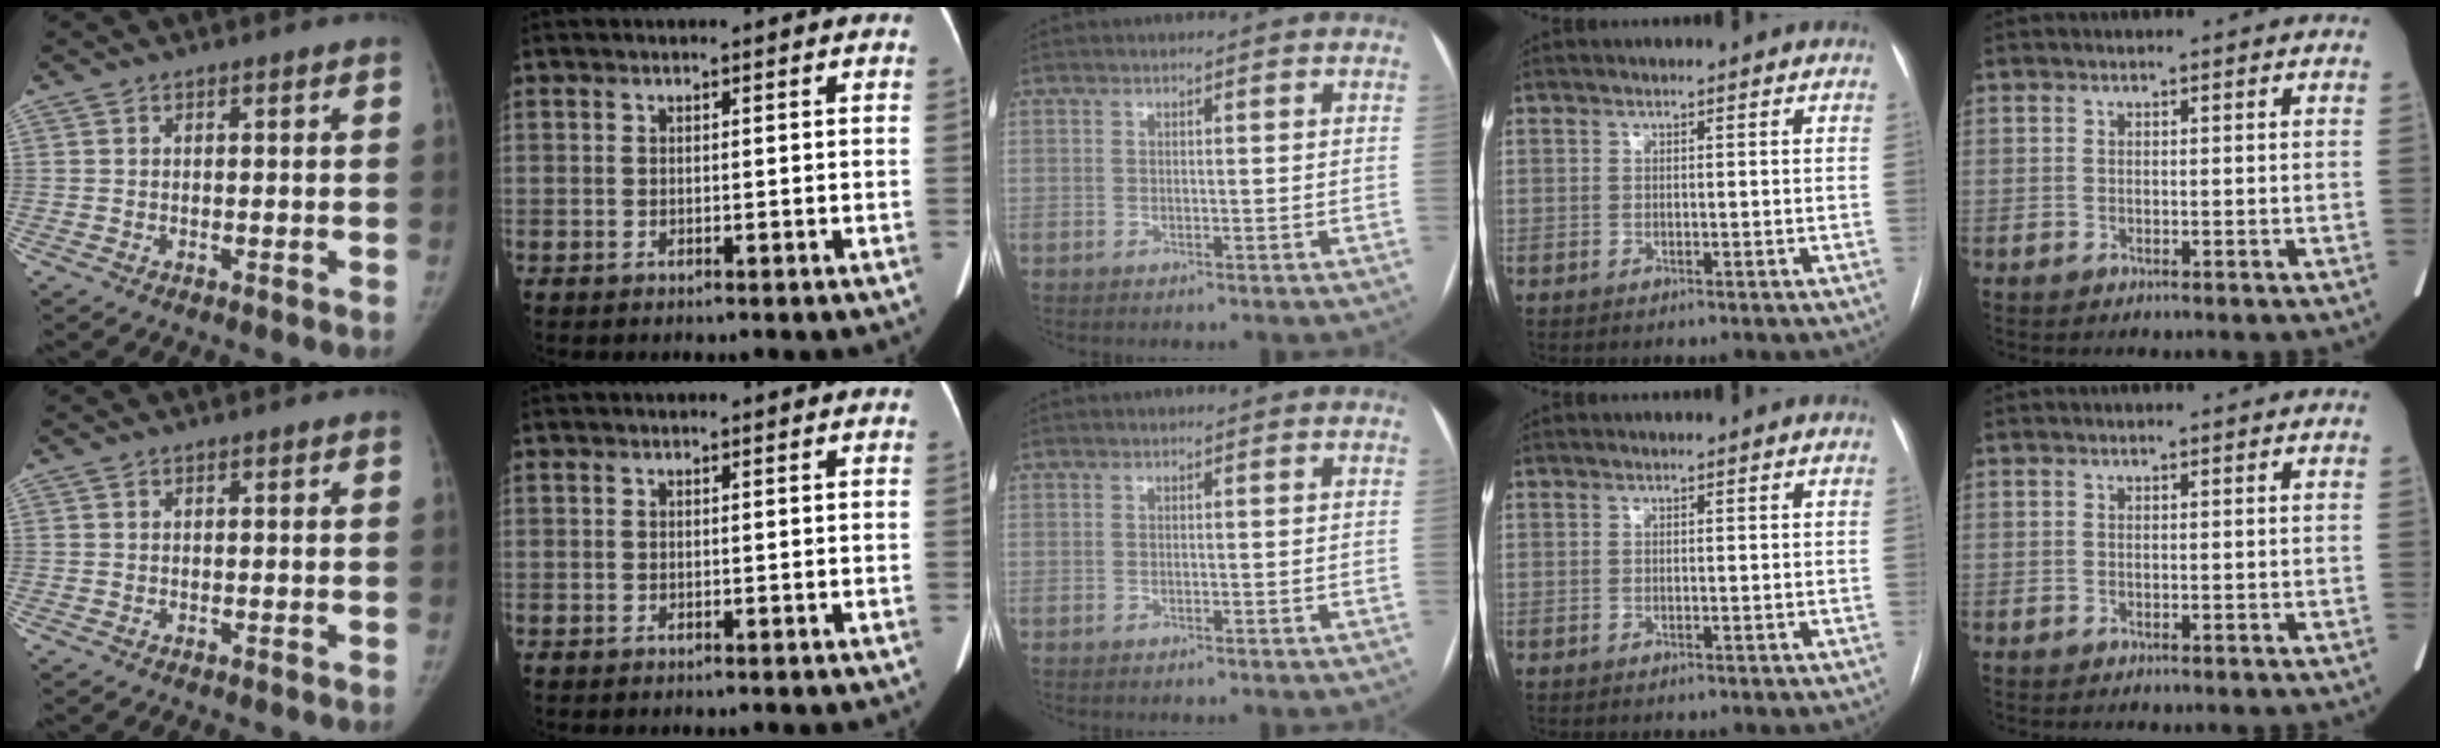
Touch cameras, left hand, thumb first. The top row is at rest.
{}